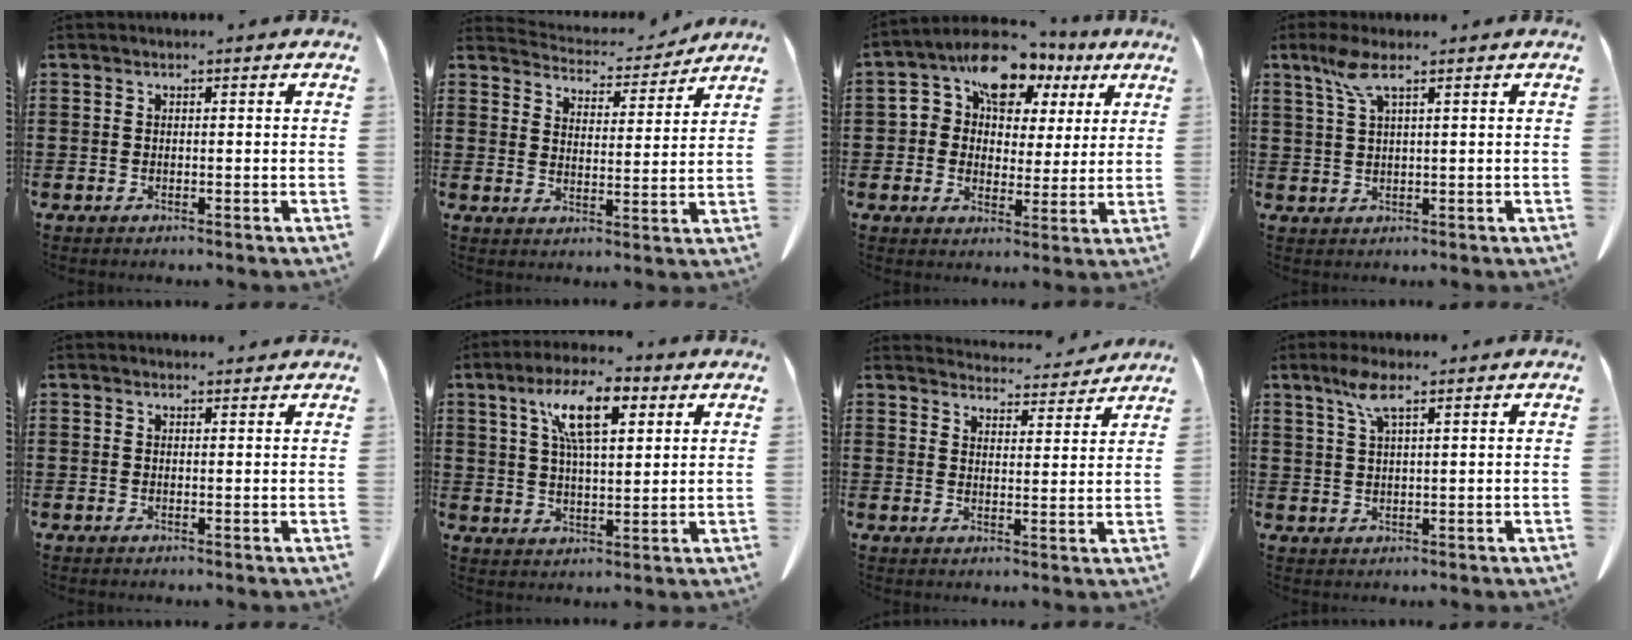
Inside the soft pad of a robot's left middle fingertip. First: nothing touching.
{"total": 4.8, "force": [4.7, 0.7, 0.4], "torque": [-0.024, -0.034, 0.080]}
{"total": 9.9, "force": [5.5, 6.9, 4.7], "torque": [-0.103, -0.010, 0.095]}
{"total": 4.4, "force": [2.5, 0.9, 3.5], "torque": [-0.077, 0.005, 0.043]}
{"total": 0.9, "force": [0.9, 0.3, 0.2], "torque": [0.002, -0.002, 0.015]}
{"total": 10.8, "force": [5.4, 3.6, 8.6], "torque": [-0.163, 0.003, 0.089]}
{"total": 4.9, "force": [4.9, 0.3, 0.6], "torque": [-0.017, -0.027, 0.087]}
{"total": 4.4, "force": [2.7, 0.8, 3.4], "torque": [-0.075, 0.005, 0.047]}